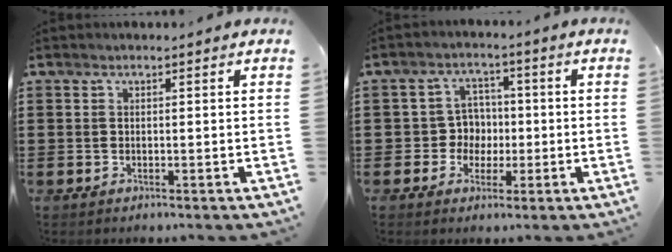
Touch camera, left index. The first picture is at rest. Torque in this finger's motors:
{"motor_torque": [0.01, 0.38, 0.07, 0.00]}